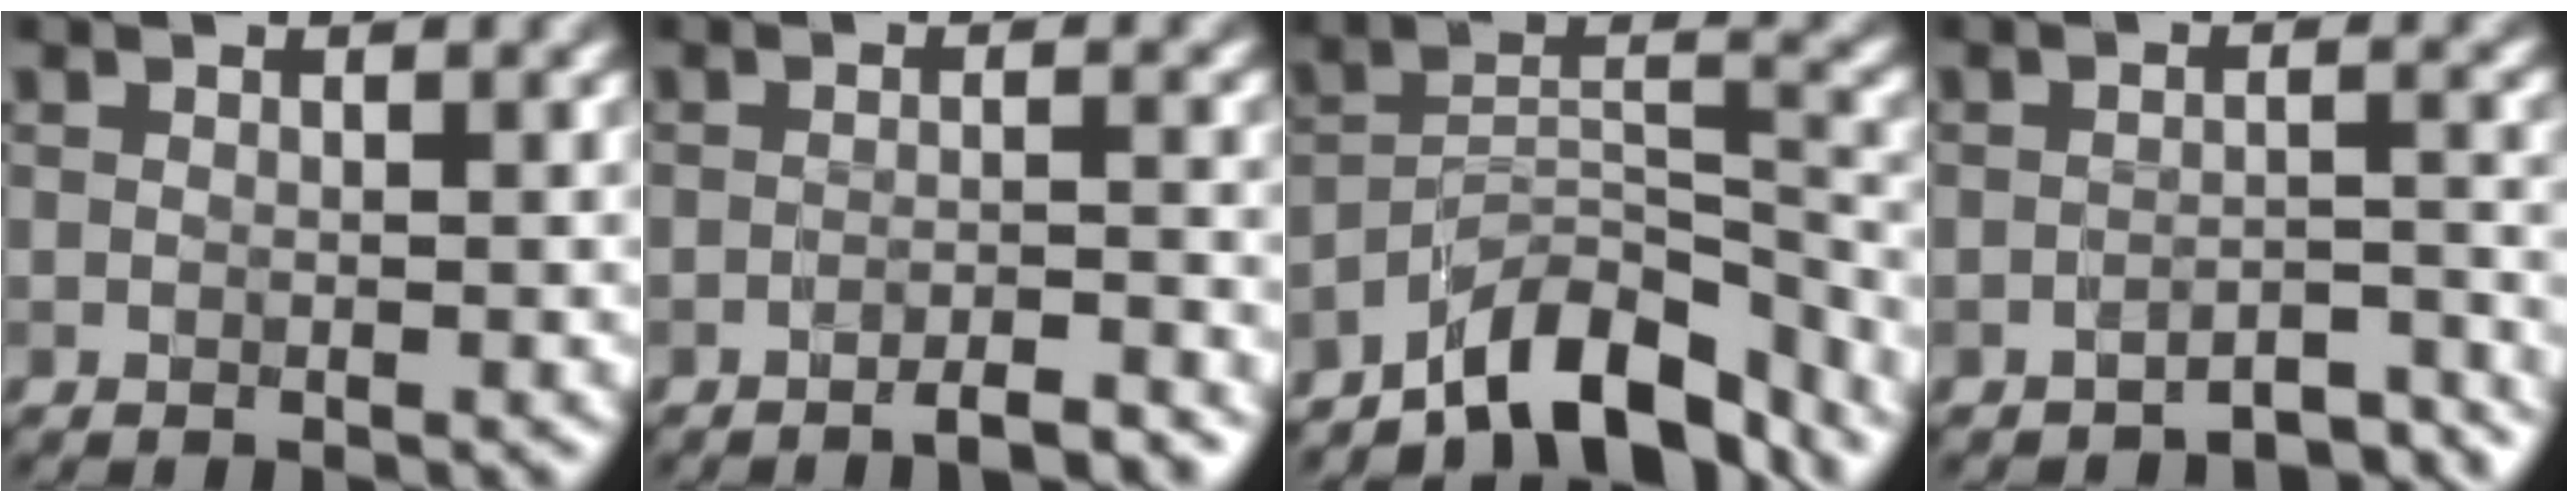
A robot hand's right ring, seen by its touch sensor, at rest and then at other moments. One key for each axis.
{"total": 3.2, "fx": -2.7, "fy": 0.3, "fz": 1.7, "tx": -0.023, "ty": 0.010, "tz": -0.043}
{"total": 8.6, "fx": -7.1, "fy": 2.5, "fz": 4.2, "tx": -0.050, "ty": 0.007, "tz": -0.134}
{"total": 4.7, "fx": -4.6, "fy": 0.7, "fz": 1.0, "tx": -0.015, "ty": -0.003, "tz": -0.054}